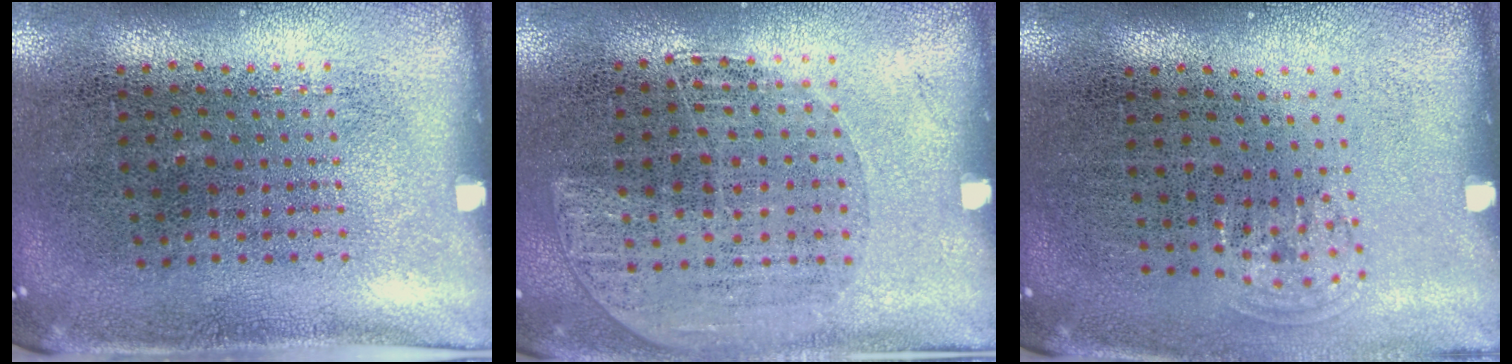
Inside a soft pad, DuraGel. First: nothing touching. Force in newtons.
{"total": 1.2, "press": 1.1, "slide": 0.5}
{"total": 0.7, "press": 0.5, "slide": 0.4}